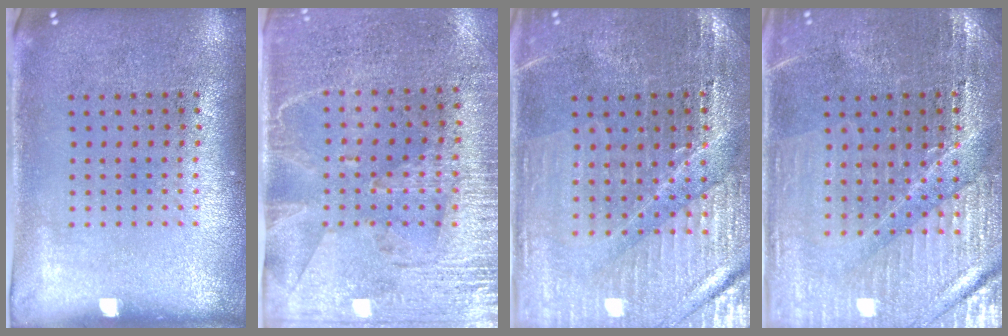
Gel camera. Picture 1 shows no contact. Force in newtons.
{"total": 2.9, "press": 2.6, "slide": 1.4}
{"total": 3.2, "press": 3.1, "slide": 0.4}
{"total": 3.2, "press": 3.1, "slide": 0.4}